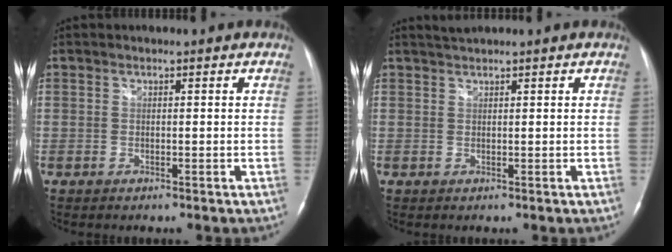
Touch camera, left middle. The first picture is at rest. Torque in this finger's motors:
{"motor_torque": [0.24, -0.21, -0.05, 0.01]}